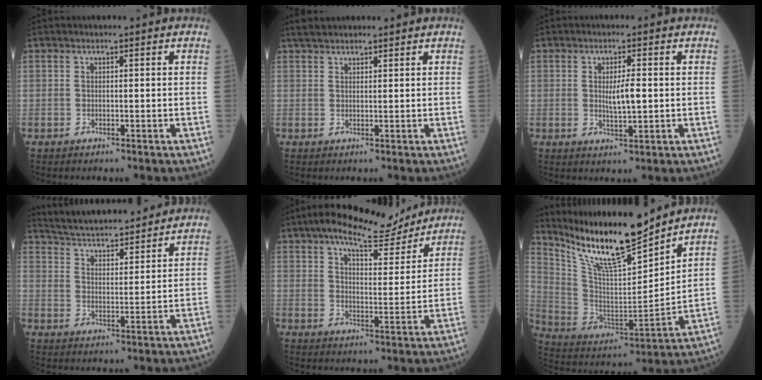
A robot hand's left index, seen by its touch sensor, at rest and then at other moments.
{"total": 3.1, "force": [2.8, 0.8, 1.0], "torque": [-0.016, 0.022, 0.049]}
{"total": 4.8, "force": [-0.4, 2.2, 4.2], "torque": [-0.070, 0.004, -0.006]}
{"total": 16.5, "force": [15.3, 2.2, 5.7], "torque": [-0.097, 0.020, 0.233]}
{"total": 12.2, "force": [10.4, 2.8, 5.6], "torque": [-0.086, 0.008, 0.150]}
{"total": 16.9, "force": [14.0, 1.6, 9.3], "torque": [-0.179, -0.008, 0.264]}